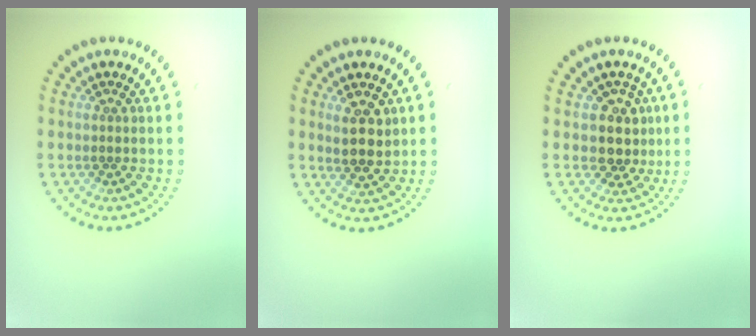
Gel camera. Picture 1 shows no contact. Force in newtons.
{"total": 2.8, "press": 2.7, "slide": 0.9}
{"total": 3.0, "press": 2.5, "slide": 1.6}